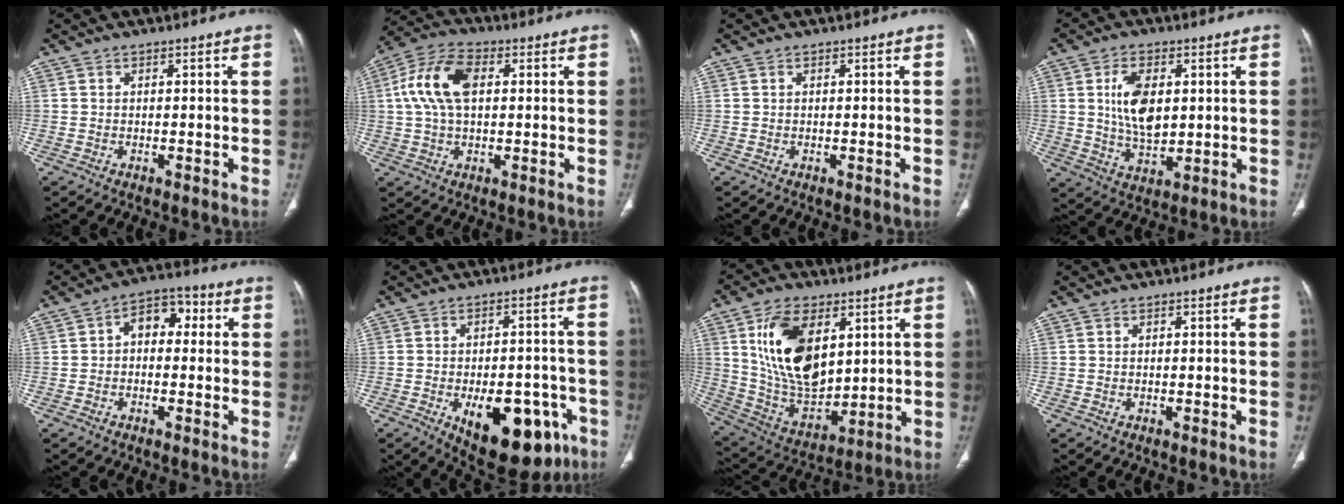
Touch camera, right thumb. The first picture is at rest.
{"total": 11.7, "force": [2.1, 6.8, 9.3], "torque": [-0.190, 0.022, 0.035]}
{"total": 0.0}
{"total": 10.0, "force": [2.0, 5.7, 8.0], "torque": [-0.137, -0.011, 0.045]}
{"total": 7.0, "force": [0.7, 4.7, 5.1], "torque": [-0.048, 0.027, -0.001]}
{"total": 18.1, "force": [-7.5, 9.4, 13.6], "torque": [-0.145, 0.025, -0.083]}
{"total": 19.1, "force": [6.1, 10.9, 14.4], "torque": [-0.234, -0.028, 0.129]}
{"total": 0.0}